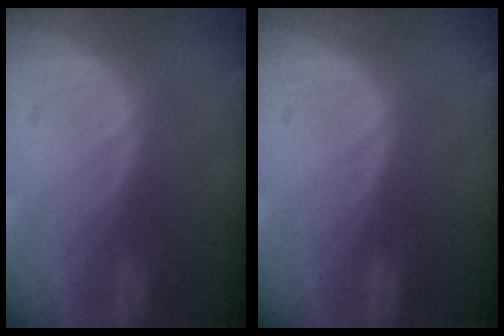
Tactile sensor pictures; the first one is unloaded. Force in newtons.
{"total": 0.0}